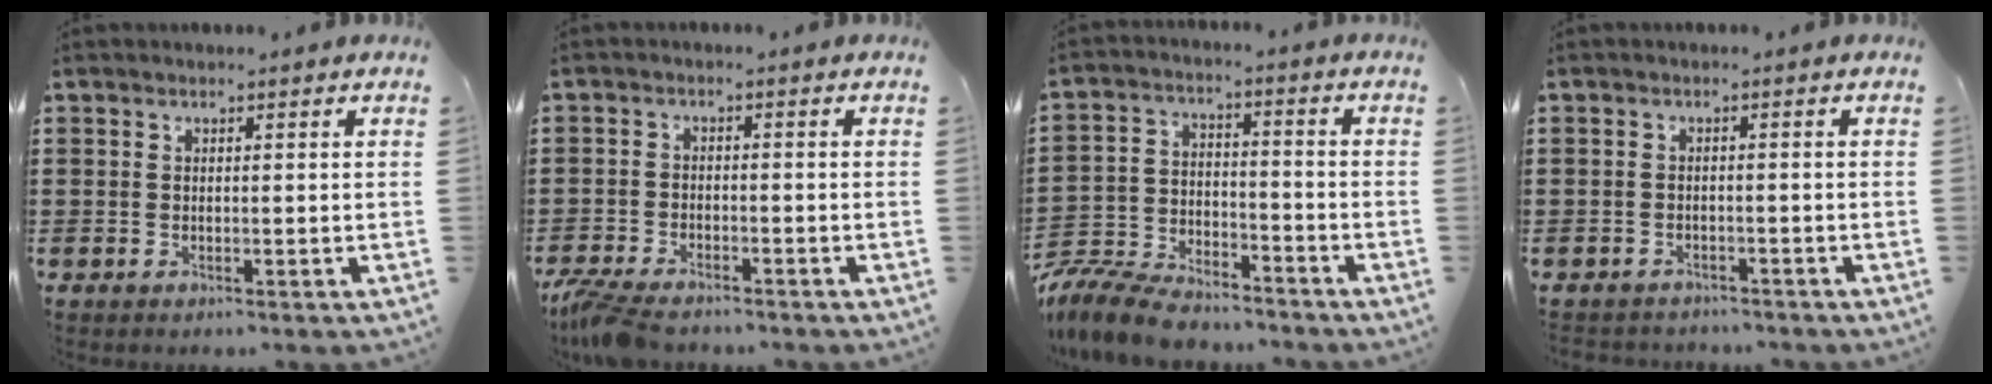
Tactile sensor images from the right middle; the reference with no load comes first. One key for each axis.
{"total": 4.2, "fx": -3.8, "fy": 0.8, "fz": 1.5, "tx": -0.052, "ty": -0.009, "tz": -0.081}
{"total": 9.1, "fx": -8.6, "fy": 2.0, "fz": 2.5, "tx": -0.058, "ty": 0.018, "tz": -0.171}
{"total": 1.1, "fx": -1.0, "fy": 0.2, "fz": -0.4, "tx": 0.004, "ty": 0.001, "tz": -0.025}